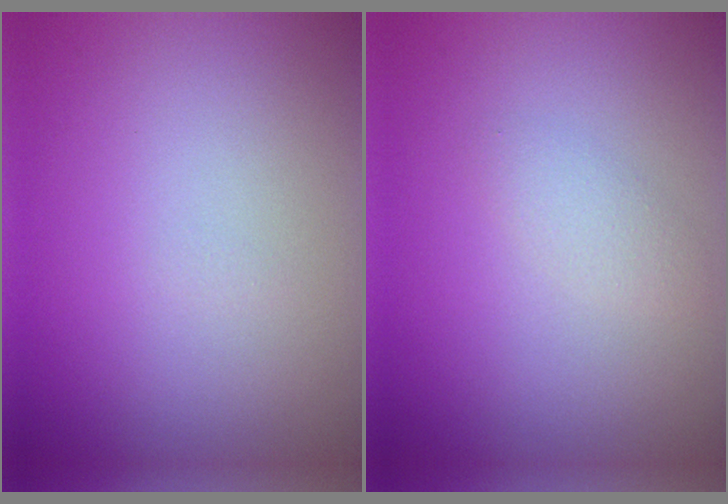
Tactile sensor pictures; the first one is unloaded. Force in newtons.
{"total": 1.2, "press": 1.2, "slide": 0.0}